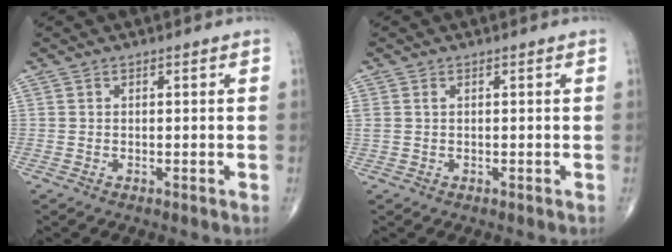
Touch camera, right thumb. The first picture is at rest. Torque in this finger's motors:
{"motor_torque": [-0.03, 0.08, 0.25, 0.14, 0.02]}